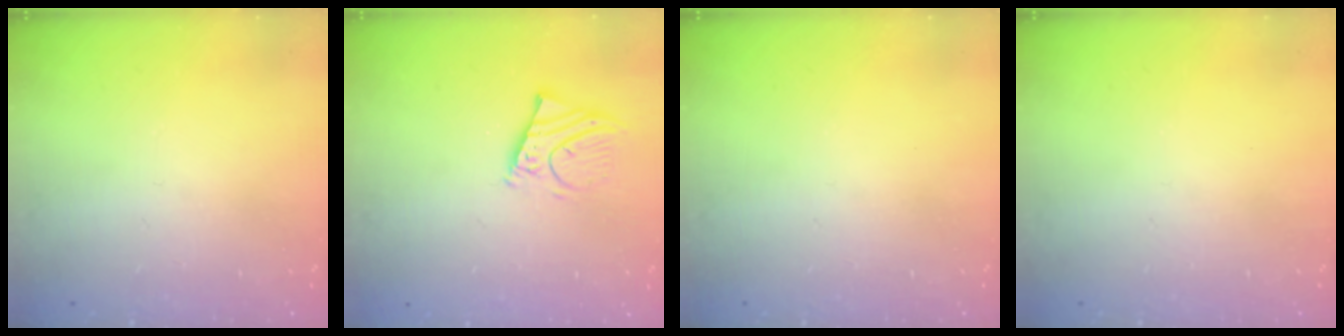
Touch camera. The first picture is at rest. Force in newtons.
{"total": 5.4, "press": 5.4, "slide": 0.6}
{"total": 0.0}
{"total": 0.0}